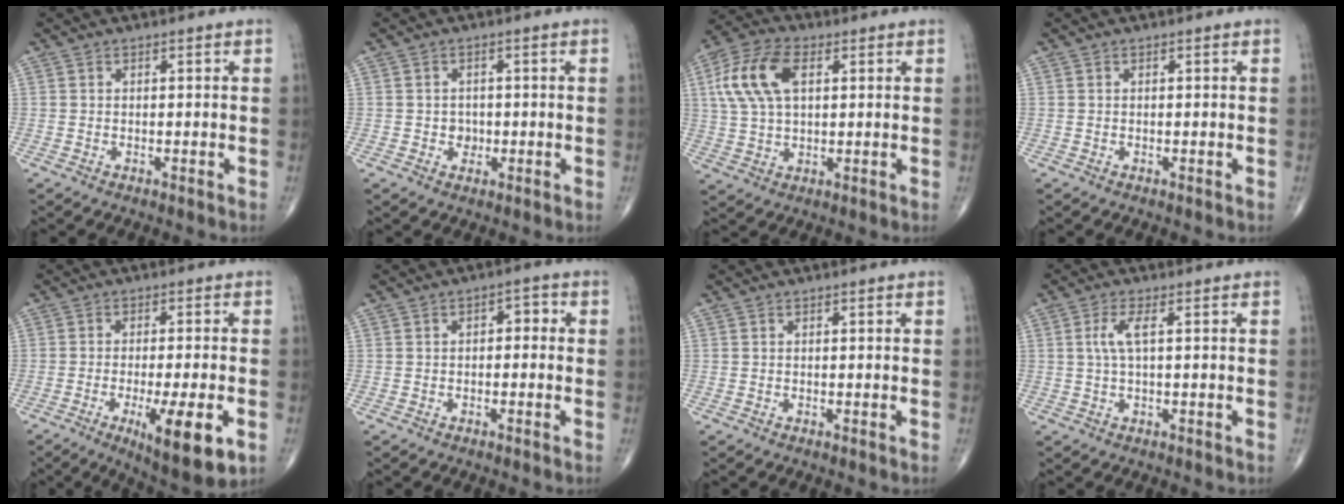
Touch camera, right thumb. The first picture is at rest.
{"total": 2.0, "force": [-0.4, 1.8, 0.8], "torque": [0.001, 0.004, -0.006]}
{"total": 12.6, "force": [3.5, 7.0, 9.9], "torque": [-0.205, 0.013, 0.064]}
{"total": 0.0}
{"total": 12.4, "force": [-4.6, 2.8, 11.2], "torque": [-0.171, -0.013, -0.062]}
{"total": 2.8, "force": [0.0, 1.8, 2.2], "torque": [-0.018, 0.014, -0.009]}
{"total": 0.0}
{"total": 3.3, "force": [0.6, 0.6, 3.2], "torque": [-0.086, 0.008, 0.013]}